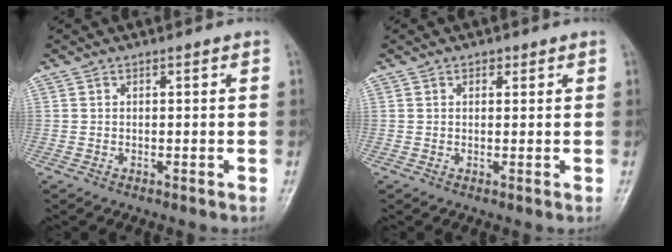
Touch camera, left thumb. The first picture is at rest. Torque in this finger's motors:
{"motor_torque": [-0.50, 0.13, -0.03, 0.13, -0.03]}